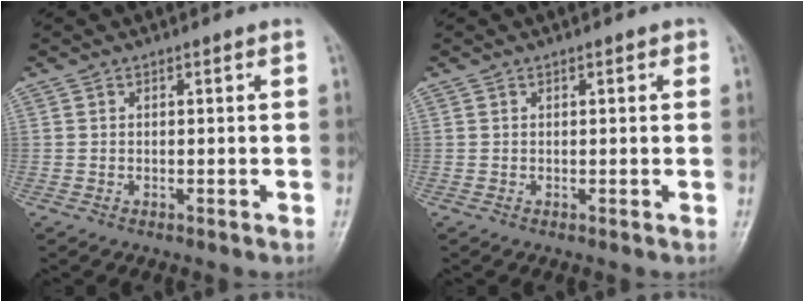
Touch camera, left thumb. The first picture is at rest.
{"total": 1.3, "force": [0.6, 0.7, 0.9], "torque": [-0.009, 0.001, 0.005]}